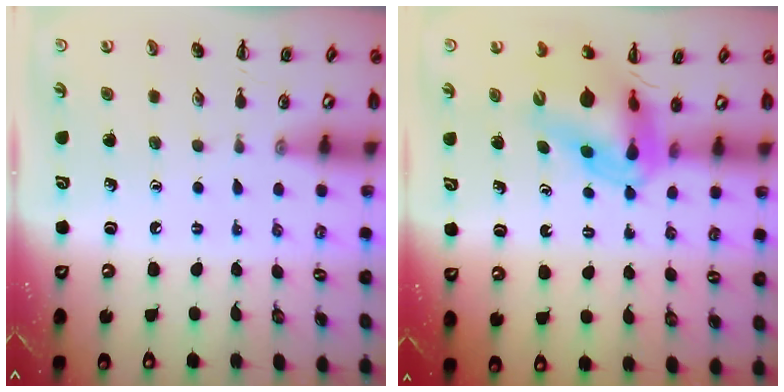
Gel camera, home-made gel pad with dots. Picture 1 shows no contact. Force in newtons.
{"total": 11.8, "press": 11.2, "slide": 3.6}